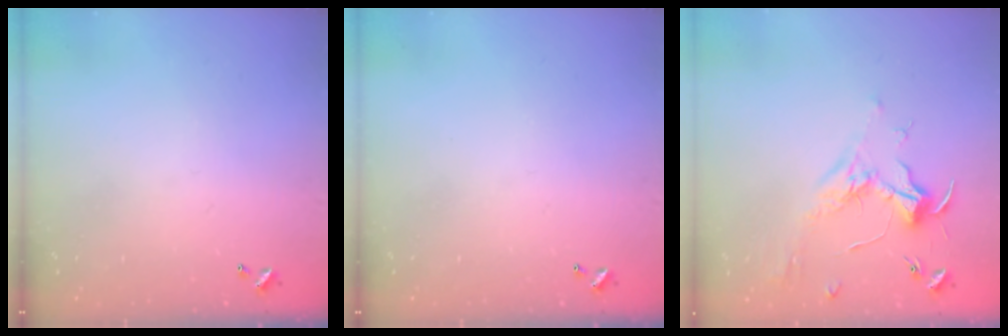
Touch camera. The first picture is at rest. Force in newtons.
{"total": 0.0}
{"total": 2.0, "press": 1.8, "slide": 0.7}